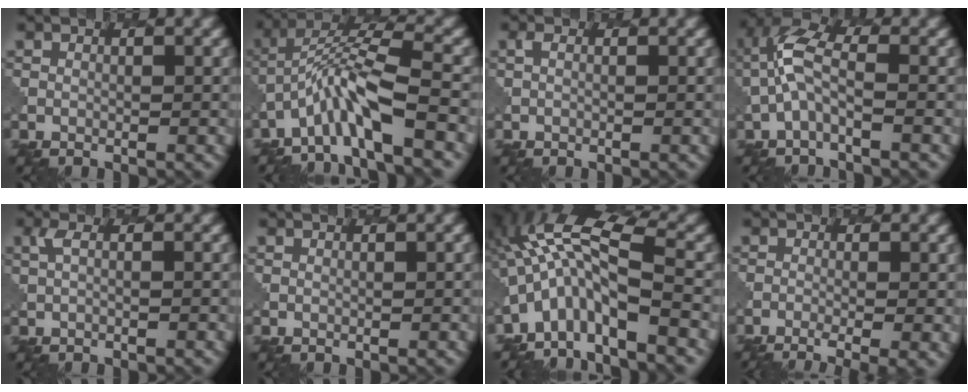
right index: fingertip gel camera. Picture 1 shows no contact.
{"total": 6.0, "force": [-3.2, 1.0, 5.0], "torque": [-0.092, 0.015, -0.065]}
{"total": 0.5, "force": [0.0, 0.1, 0.5], "torque": [-0.014, 0.001, -0.002]}
{"total": 3.6, "force": [-0.7, 1.3, 3.2], "torque": [-0.079, 0.014, -0.022]}
{"total": 1.3, "force": [0.5, 0.3, 1.2], "torque": [-0.027, -0.002, 0.010]}
{"total": 0.8, "force": [0.4, 0.2, 0.6], "torque": [-0.005, -0.001, 0.003]}
{"total": 9.8, "force": [-2.6, 2.9, 8.9], "torque": [-0.163, 0.016, -0.044]}
{"total": 5.4, "force": [-2.3, 1.8, 4.5], "torque": [-0.056, 0.001, -0.026]}